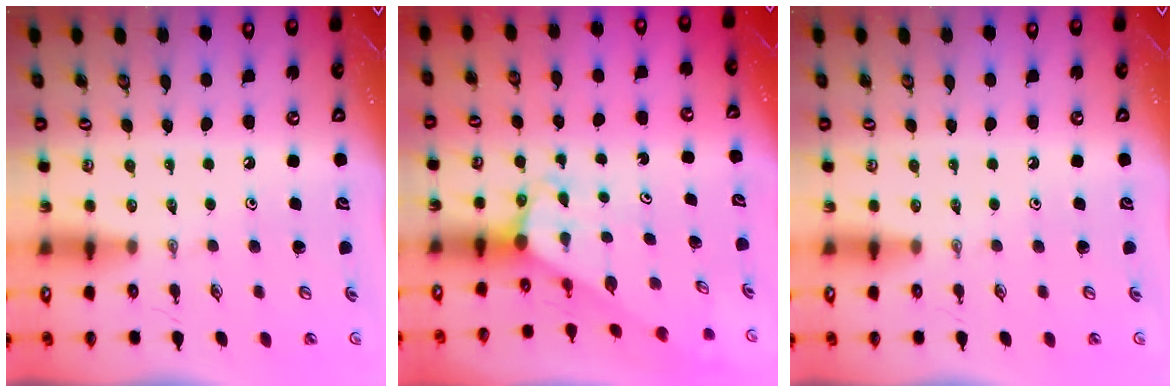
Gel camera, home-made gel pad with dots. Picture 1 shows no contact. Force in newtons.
{"total": 2.9, "press": 2.9, "slide": 0.1}
{"total": 0.0}